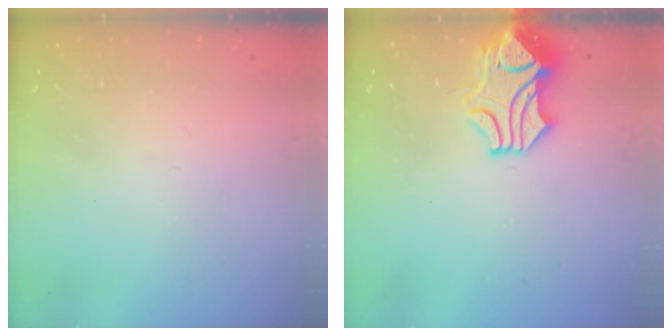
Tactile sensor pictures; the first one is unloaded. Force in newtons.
{"total": 2.7, "press": 2.3, "slide": 1.4}